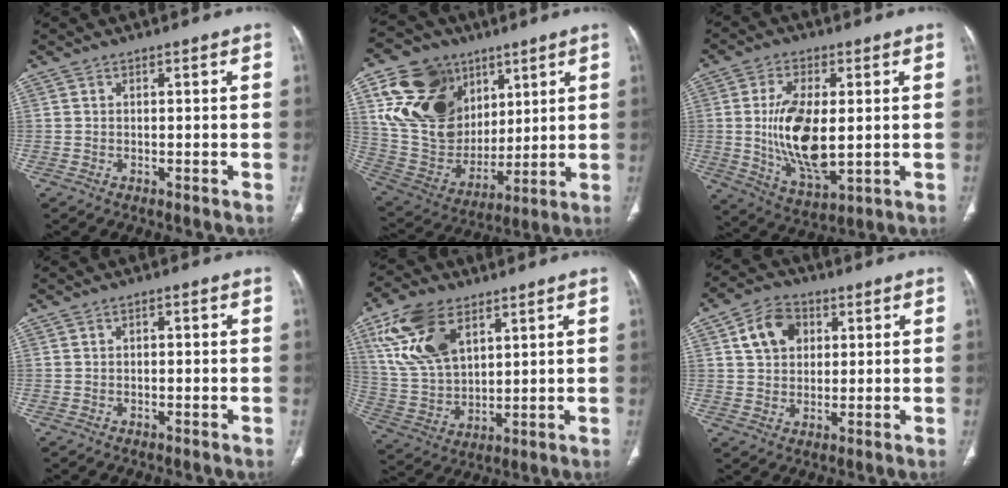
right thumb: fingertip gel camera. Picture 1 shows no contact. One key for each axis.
{"total": 23.3, "fx": 9.6, "fy": 17.3, "fz": 12.4, "tx": -0.203, "ty": -0.013, "tz": 0.194}
{"total": 14.4, "fx": 0.2, "fy": 6.8, "fz": 12.7, "tx": -0.233, "ty": -0.019, "tz": 0.014}
{"total": 0.8, "fx": 0.0, "fy": 0.5, "fz": 0.6, "tx": -0.005, "ty": 0.003, "tz": -0.003}
{"total": 15.8, "fx": 7.6, "fy": 8.9, "fz": 10.6, "tx": -0.197, "ty": -0.020, "tz": 0.158}
{"total": 8.5, "fx": 2.8, "fy": 6.4, "fz": 4.9, "tx": -0.065, "ty": 0.002, "tz": 0.045}